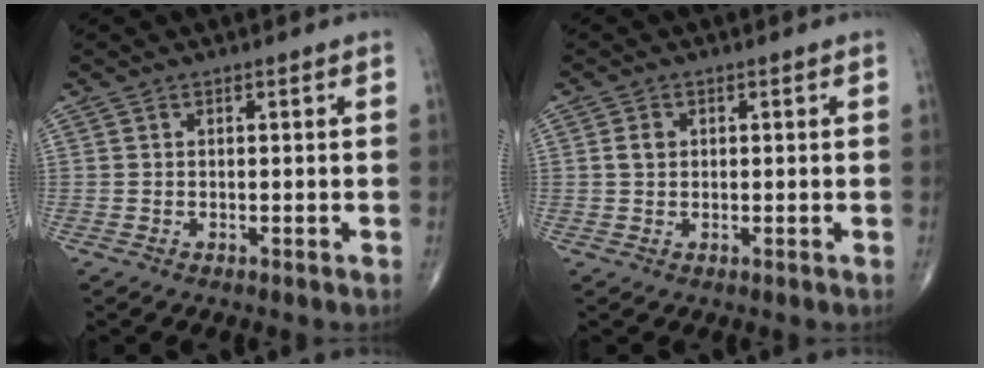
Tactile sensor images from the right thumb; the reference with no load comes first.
{"total": 1.9, "force": [0.4, 1.5, 1.2], "torque": [-0.019, 0.003, 0.008]}